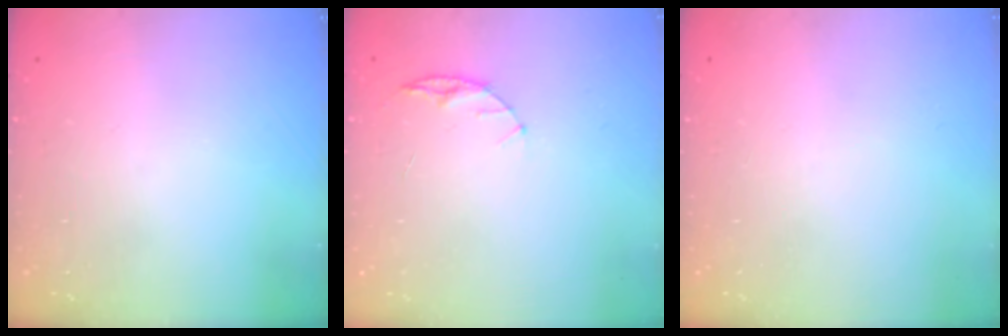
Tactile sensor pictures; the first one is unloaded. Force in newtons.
{"total": 5.1, "press": 5.1, "slide": 0.6}
{"total": 0.0}